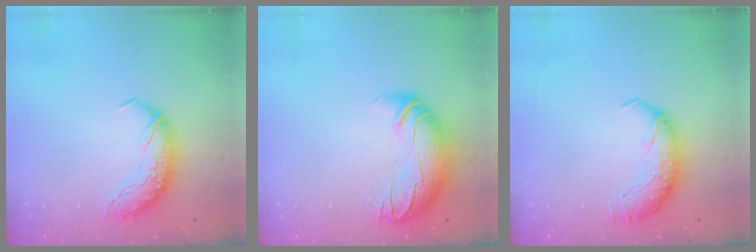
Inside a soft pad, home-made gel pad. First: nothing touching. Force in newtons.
{"total": 2.9, "press": 0.5, "slide": 2.9}
{"total": 1.7, "press": 0.6, "slide": 1.6}